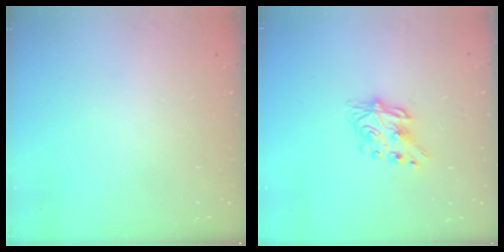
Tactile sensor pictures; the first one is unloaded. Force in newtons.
{"total": 7.2, "press": 7.2, "slide": 0.4}